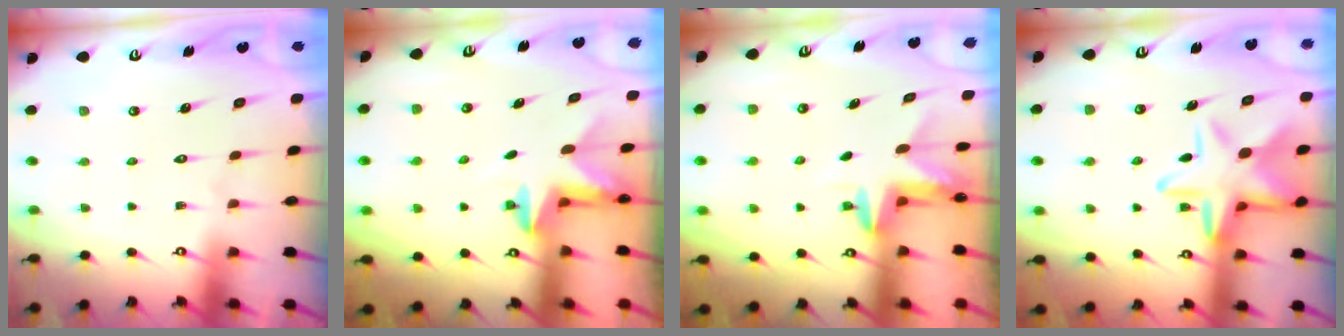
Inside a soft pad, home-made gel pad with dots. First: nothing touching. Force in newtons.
{"total": 2.4, "press": 2.4, "slide": 0.4}
{"total": 3.4, "press": 3.4, "slide": 0.3}
{"total": 15.6, "press": 15.6, "slide": 1.1}